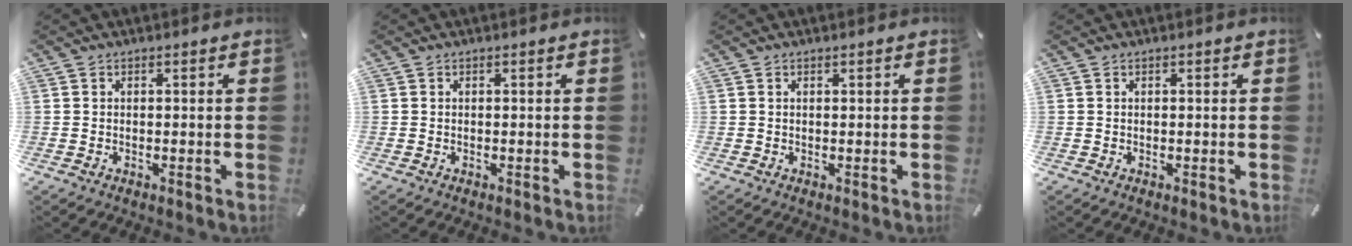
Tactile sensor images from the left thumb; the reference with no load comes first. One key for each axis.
{"total": 0.0}
{"total": 0.0}
{"total": 0.0}